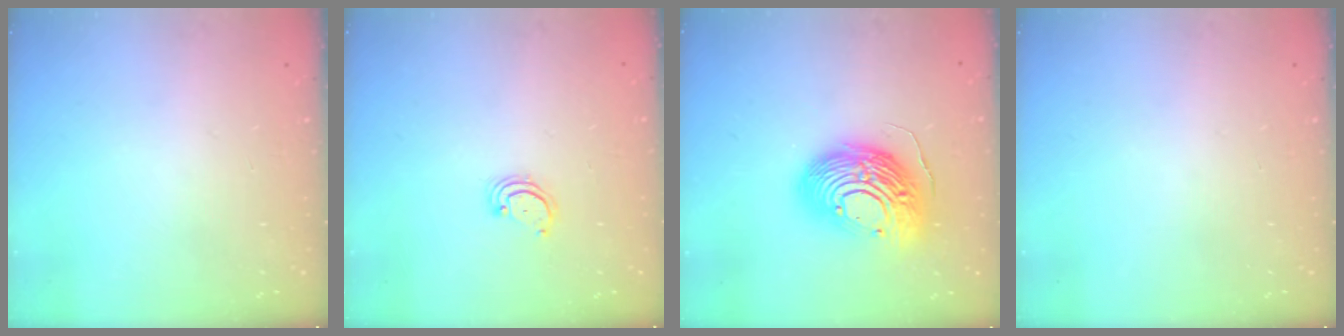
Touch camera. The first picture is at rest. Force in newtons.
{"total": 2.3, "press": 2.2, "slide": 0.2}
{"total": 18.8, "press": 18.6, "slide": 2.8}
{"total": 0.0}